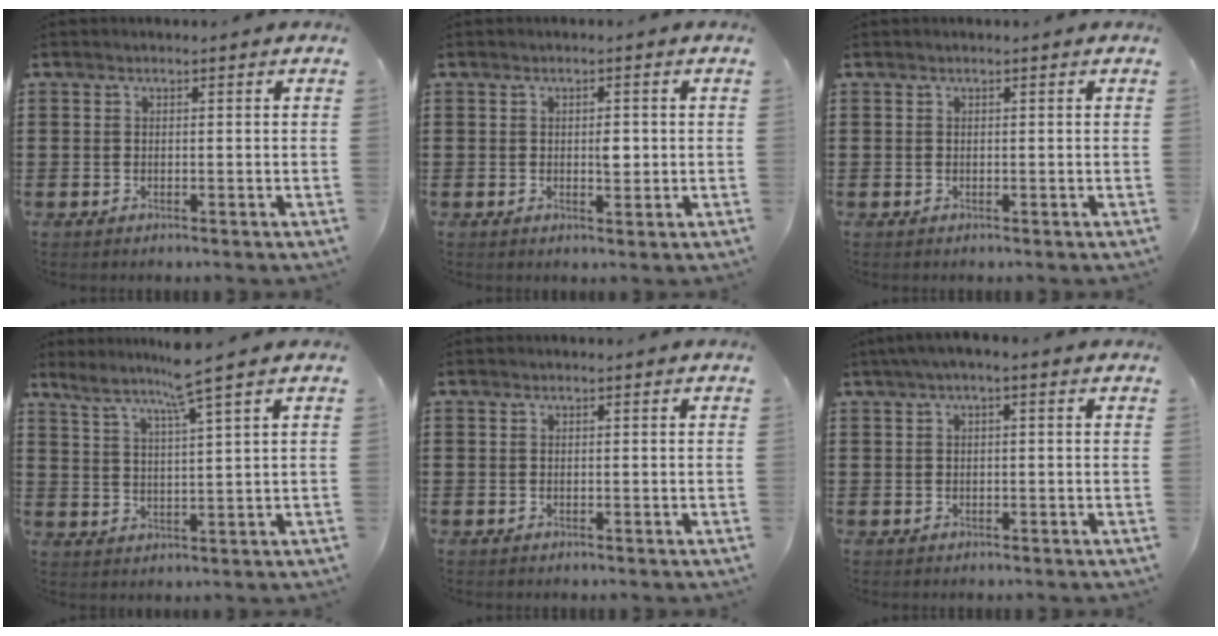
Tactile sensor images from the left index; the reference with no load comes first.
{"total": 1.9, "force": [0.1, 1.0, 1.6], "torque": [-0.016, -0.001, -0.003]}
{"total": 0.0}
{"total": 6.1, "force": [4.7, -1.1, 3.7], "torque": [-0.088, -0.020, 0.076]}
{"total": 0.0}
{"total": 1.3, "force": [-0.4, 0.2, 1.3], "torque": [-0.019, -0.002, -0.008]}